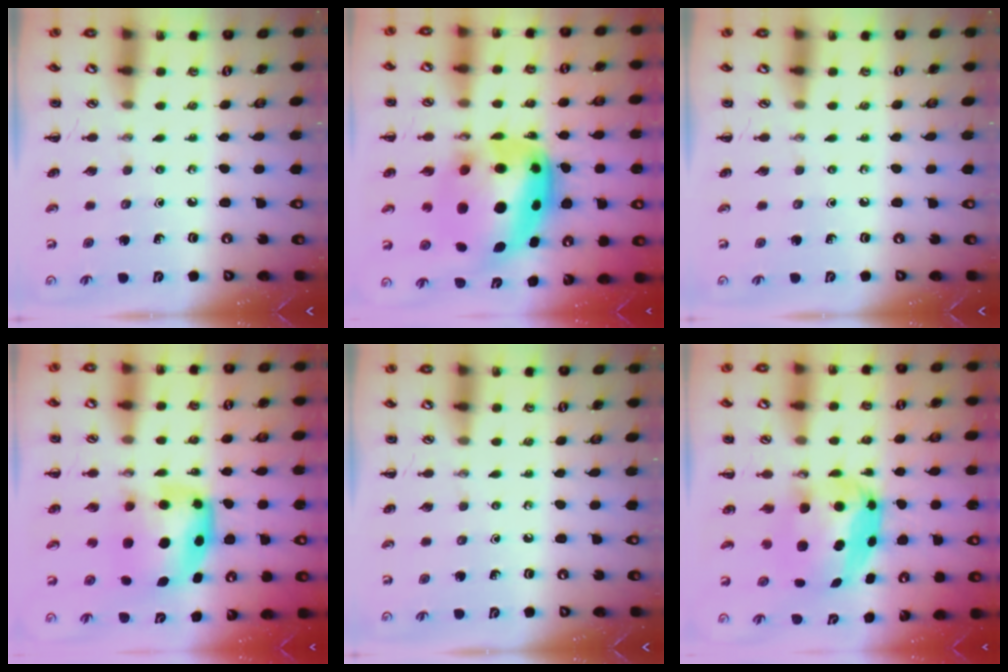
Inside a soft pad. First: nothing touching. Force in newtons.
{"total": 17.3, "press": 16.7, "slide": 4.5}
{"total": 0.0}
{"total": 6.1, "press": 5.9, "slide": 1.3}
{"total": 0.0}
{"total": 7.2, "press": 7.0, "slide": 1.6}